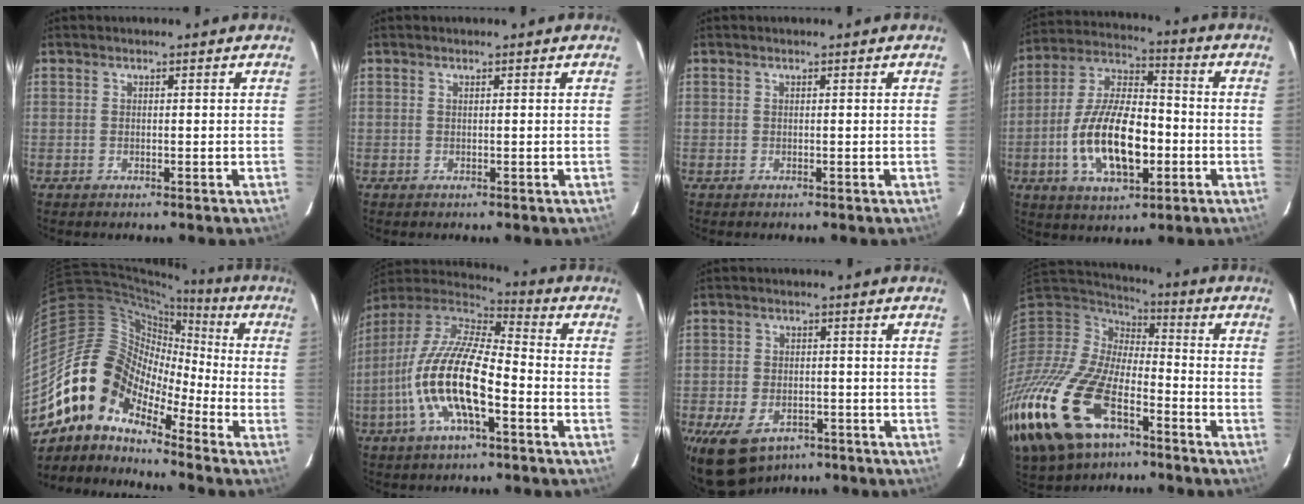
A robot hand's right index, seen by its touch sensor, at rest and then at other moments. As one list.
[{"total": 0.0}, {"total": 0.0}, {"total": 17.3, "force": [-4.3, 7.9, 14.8], "torque": [-0.294, 0.004, -0.072]}, {"total": 13.5, "force": [-9.4, 7.3, 6.3], "torque": [-0.105, 0.016, -0.203]}, {"total": 17.6, "force": [-5.9, 5.5, 15.6], "torque": [-0.307, -0.013, -0.119]}, {"total": 11.6, "force": [-7.1, 7.1, 5.7], "torque": [-0.136, -0.011, -0.106]}, {"total": 28.5, "force": [-15.5, 14.8, 18.9], "torque": [-0.439, -0.052, -0.280]}]